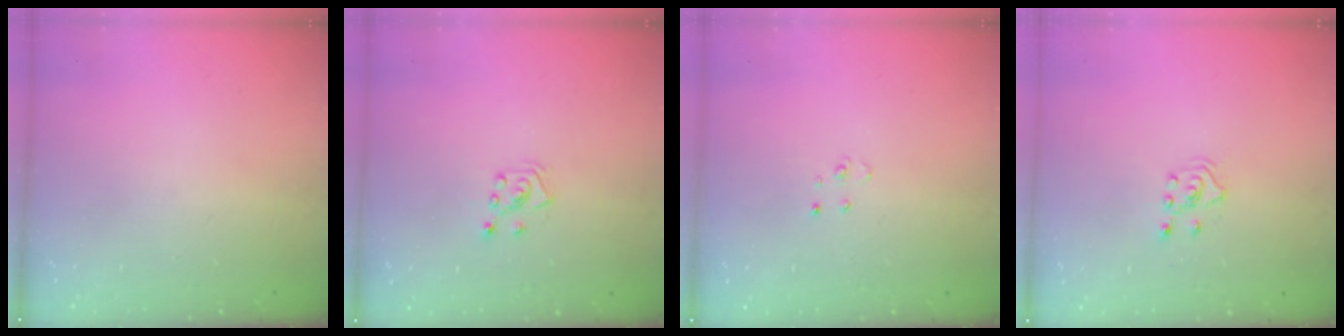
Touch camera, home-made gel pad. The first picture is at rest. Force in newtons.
{"total": 4.7, "press": 4.7, "slide": 0.5}
{"total": 2.6, "press": 2.6, "slide": 0.2}
{"total": 3.1, "press": 3.0, "slide": 0.8}